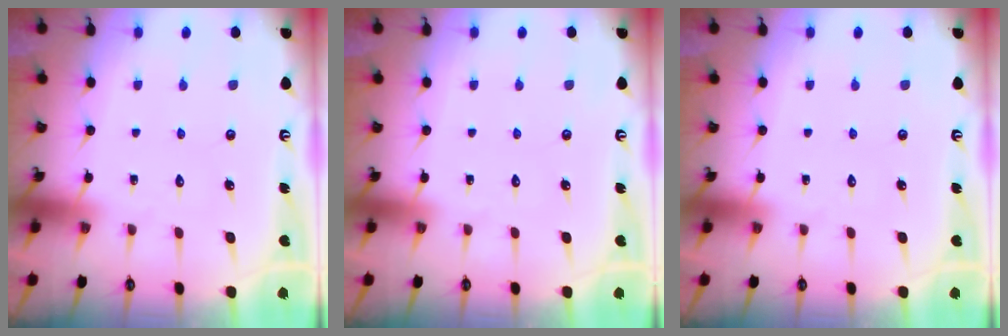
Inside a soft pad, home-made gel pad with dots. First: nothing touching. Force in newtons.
{"total": 0.0}
{"total": 0.0}